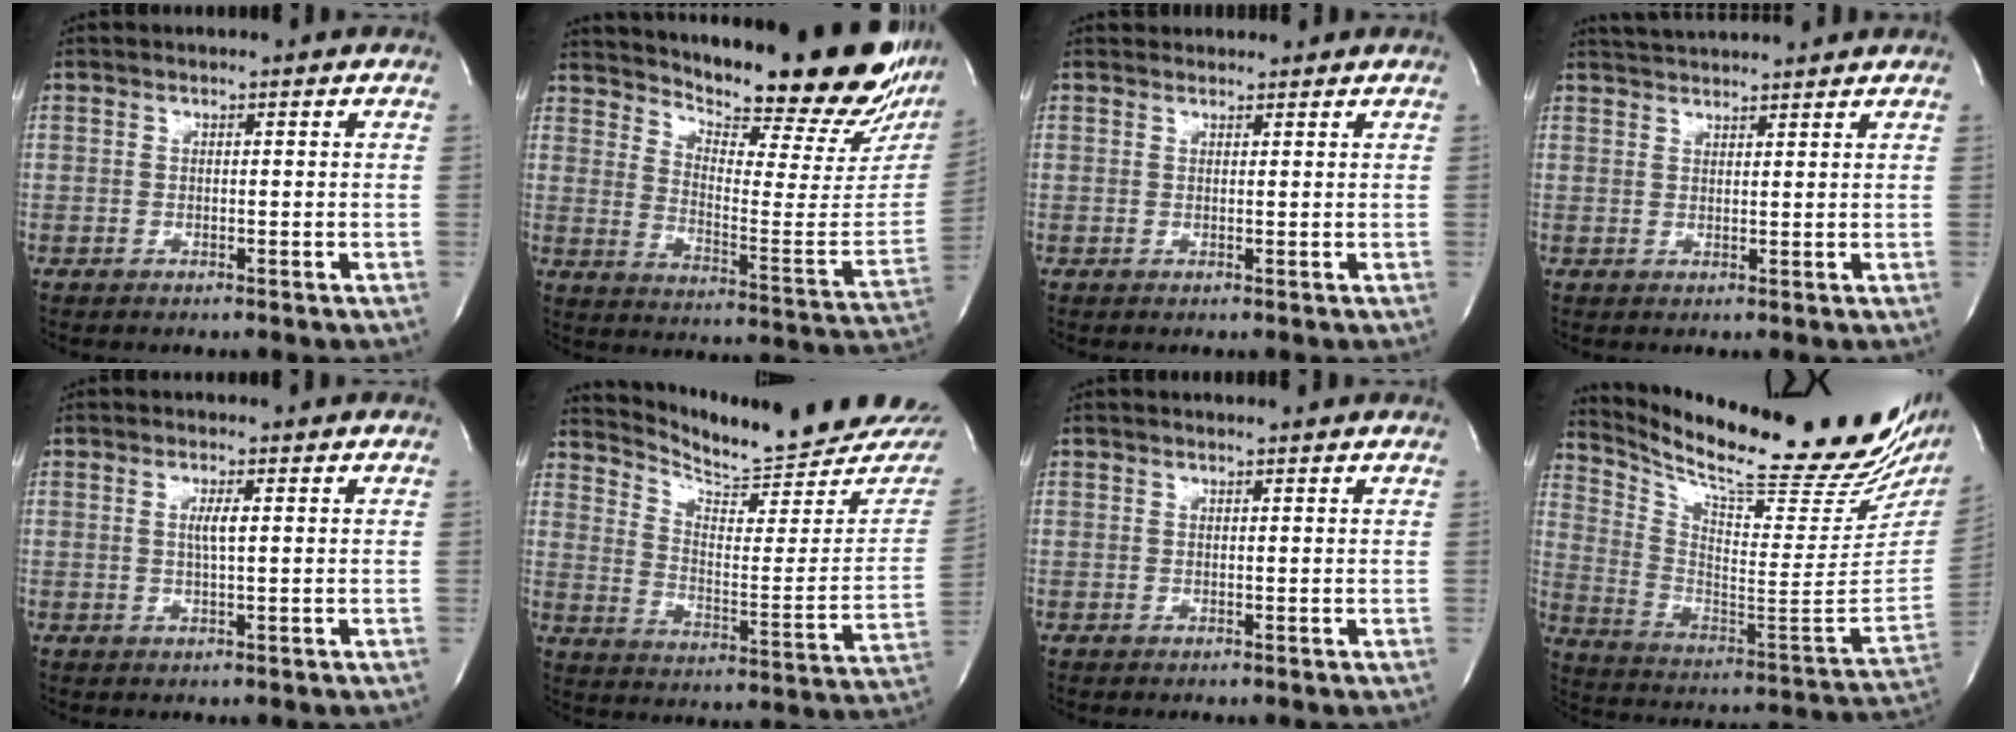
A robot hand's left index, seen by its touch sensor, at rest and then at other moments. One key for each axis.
{"total": 27.9, "fx": 24.2, "fy": 5.4, "fz": 12.6, "tx": -0.207, "ty": -0.100, "tz": 0.304}
{"total": 2.8, "fx": 2.6, "fy": 0.8, "fz": 0.1, "tx": -0.001, "ty": 0.022, "tz": 0.036}
{"total": 6.6, "fx": 6.4, "fy": 0.0, "fz": 1.6, "tx": -0.034, "ty": 0.034, "tz": 0.096}
{"total": 2.0, "fx": 0.4, "fy": -0.1, "fz": 1.9, "tx": -0.042, "ty": -0.001, "tz": 0.008}
{"total": 20.2, "fx": 19.4, "fy": 1.2, "fz": 5.7, "tx": -0.092, "ty": -0.104, "tz": 0.259}
{"total": 1.3, "fx": 1.3, "fy": -0.1, "fz": 0.4, "tx": -0.010, "ty": 0.006, "tz": 0.019}
{"total": 28.0, "fx": 23.6, "fy": 4.3, "fz": 14.5, "tx": -0.242, "ty": -0.071, "tz": 0.331}